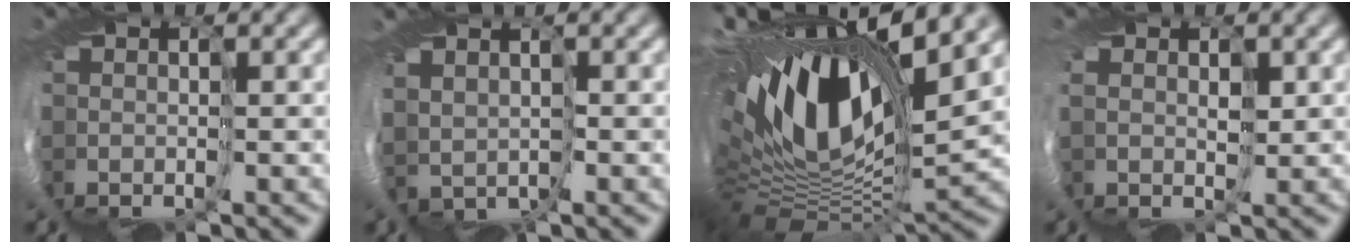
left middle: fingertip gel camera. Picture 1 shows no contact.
{"total": 1.9, "force": [0.6, 1.7, 0.6], "torque": [-0.030, -0.001, 0.015]}
{"total": 13.1, "force": [5.3, 5.4, 10.7], "torque": [-0.211, 0.021, 0.076]}
{"total": 1.6, "force": [1.2, 0.9, 0.7], "torque": [-0.019, 0.019, 0.018]}